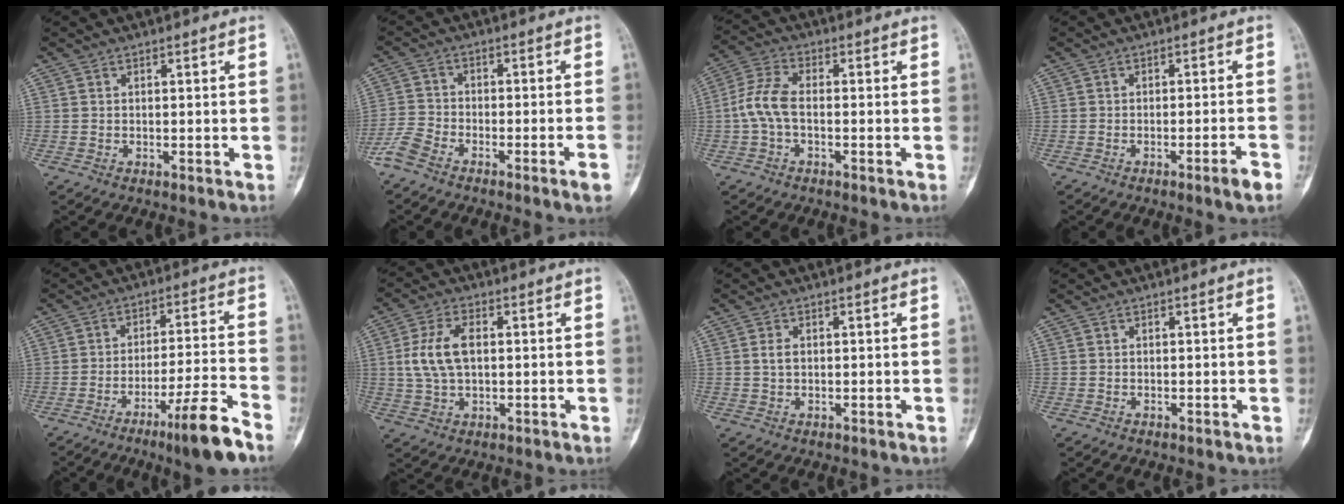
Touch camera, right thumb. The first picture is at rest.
{"total": 7.3, "force": [-5.1, 1.5, 5.0], "torque": [-0.091, 0.016, -0.105]}
{"total": 6.5, "force": [-1.0, 3.3, 5.5], "torque": [-0.128, 0.019, -0.028]}
{"total": 4.6, "force": [-3.0, -0.1, 3.6], "torque": [-0.057, 0.017, -0.047]}
{"total": 11.2, "force": [-7.5, 0.3, 8.4], "torque": [-0.140, 0.040, -0.125]}
{"total": 8.5, "force": [1.0, 4.7, 7.0], "torque": [-0.148, 0.009, 0.021]}
{"total": 1.7, "force": [0.3, 1.1, 1.3], "torque": [-0.022, 0.002, 0.005]}
{"total": 0.0}